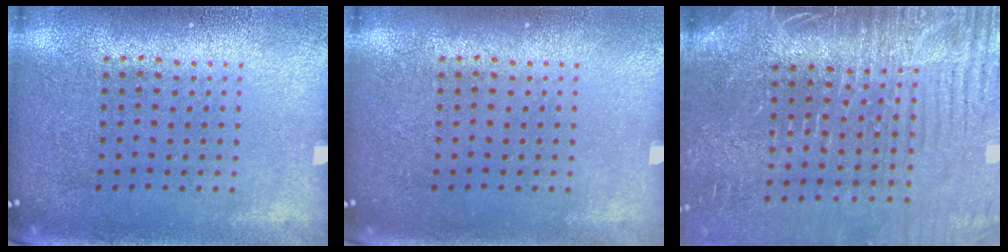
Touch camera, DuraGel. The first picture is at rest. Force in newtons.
{"total": 0.0}
{"total": 4.3, "press": 3.9, "slide": 1.7}